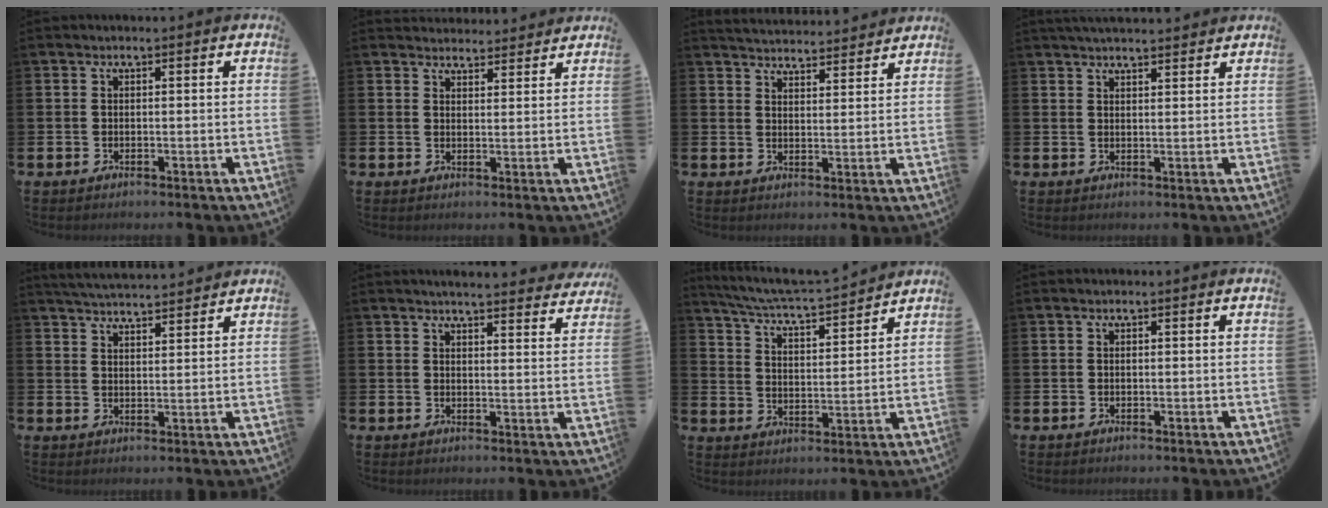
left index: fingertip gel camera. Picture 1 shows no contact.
{"total": 3.2, "force": [3.1, 0.8, -0.2], "torque": [0.006, -0.018, 0.056]}
{"total": 4.4, "force": [4.4, 0.3, -0.1], "torque": [-0.010, -0.030, 0.079]}
{"total": 3.0, "force": [3.0, 0.2, 0.4], "torque": [-0.014, -0.010, 0.055]}
{"total": 4.4, "force": [4.4, 0.1, 0.2], "torque": [-0.015, -0.023, 0.079]}
{"total": 4.0, "force": [4.0, 0.1, 0.5], "torque": [-0.008, -0.028, 0.069]}
{"total": 5.9, "force": [5.7, 0.1, 1.5], "torque": [-0.058, -0.046, 0.096]}
{"total": 0.0}